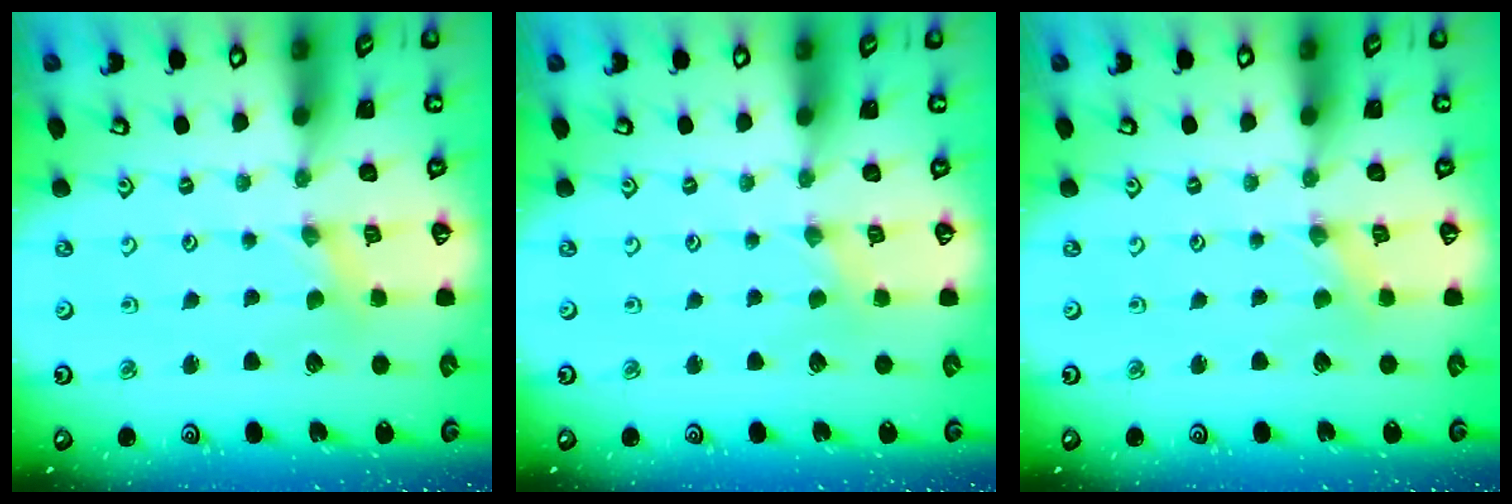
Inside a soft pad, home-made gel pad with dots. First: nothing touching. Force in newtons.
{"total": 0.0}
{"total": 0.0}